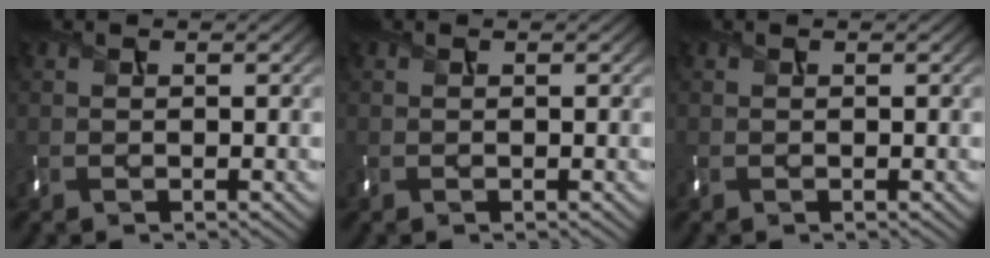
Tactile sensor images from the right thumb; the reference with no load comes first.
{"total": 0.0}
{"total": 0.0}